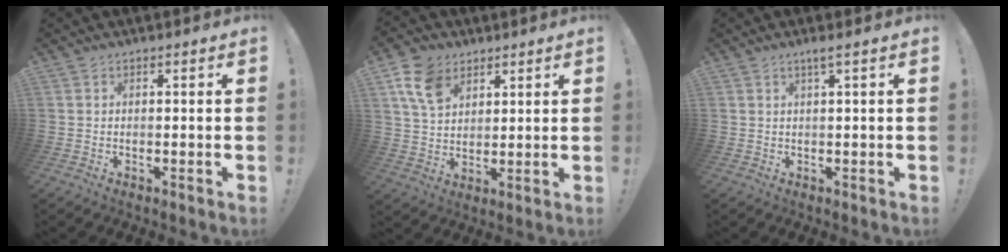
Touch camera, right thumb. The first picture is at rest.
{"total": 11.0, "force": [6.0, 7.2, 5.7], "torque": [-0.101, -0.018, 0.119]}
{"total": 2.2, "force": [1.2, -0.2, 1.8], "torque": [-0.034, -0.001, 0.019]}